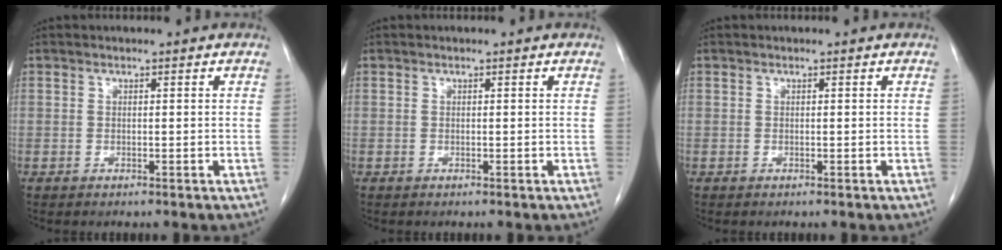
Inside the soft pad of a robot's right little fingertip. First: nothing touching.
{"total": 0.0}
{"total": 0.0}